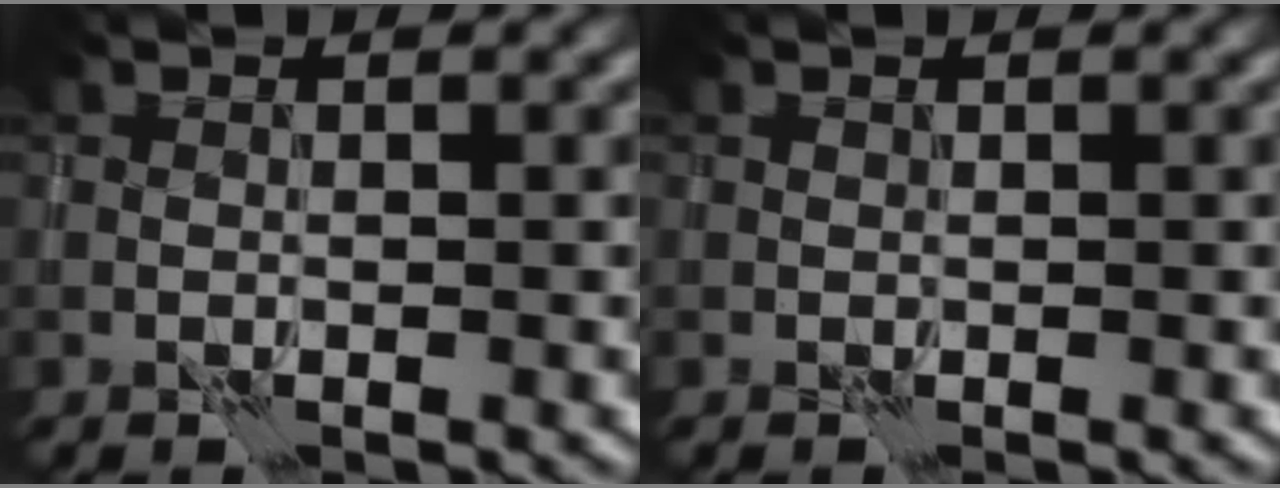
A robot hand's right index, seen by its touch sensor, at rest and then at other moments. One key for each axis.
{"total": 0.0}